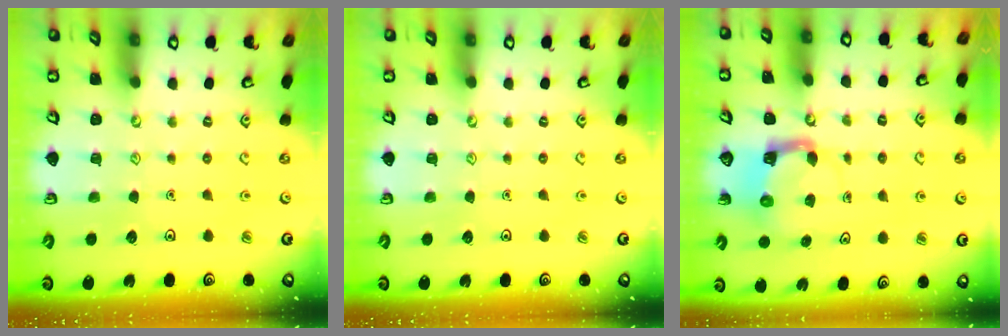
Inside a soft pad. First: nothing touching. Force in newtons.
{"total": 0.0}
{"total": 4.0, "press": 3.9, "slide": 0.6}